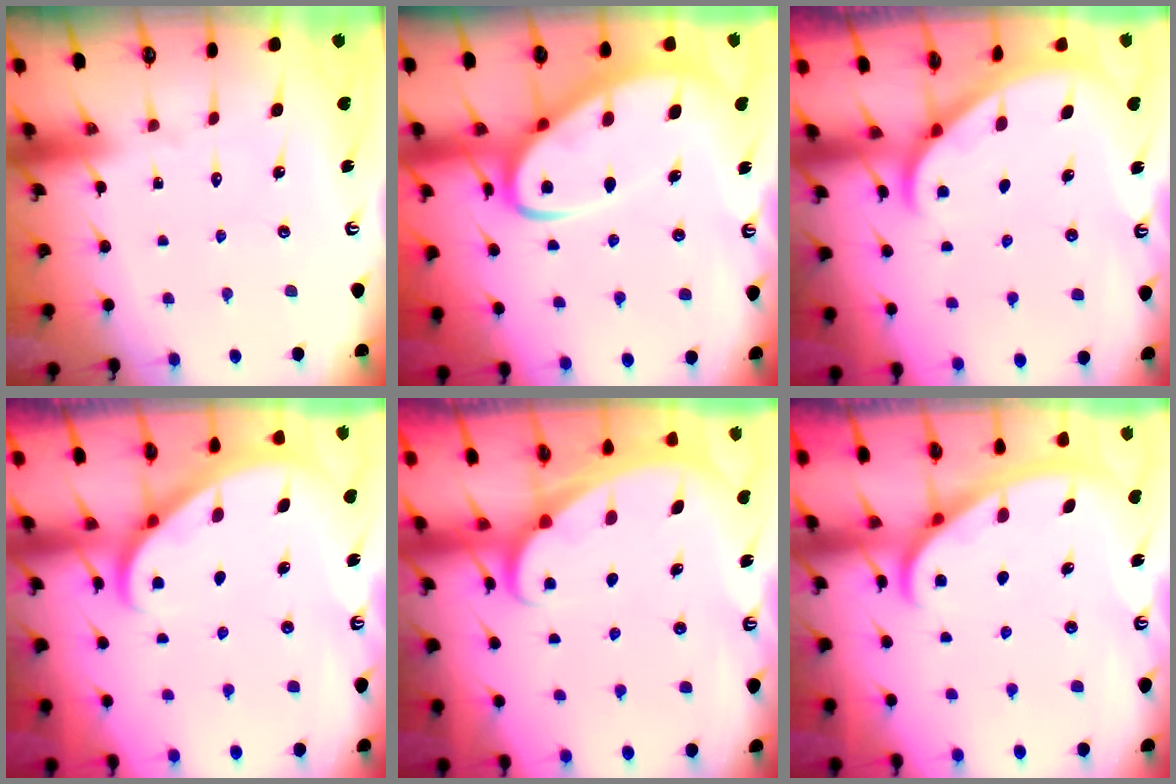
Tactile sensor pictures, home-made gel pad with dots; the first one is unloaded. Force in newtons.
{"total": 11.0, "press": 10.9, "slide": 1.1}
{"total": 1.9, "press": 1.9, "slide": 0.1}
{"total": 2.8, "press": 2.8, "slide": 0.2}
{"total": 2.0, "press": 2.0, "slide": 0.2}
{"total": 2.8, "press": 2.8, "slide": 0.4}